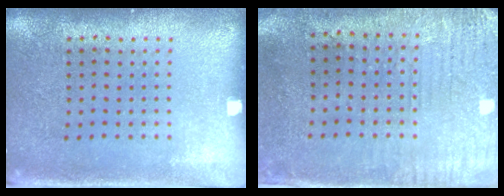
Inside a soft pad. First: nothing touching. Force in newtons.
{"total": 3.1, "press": 2.5, "slide": 1.9}